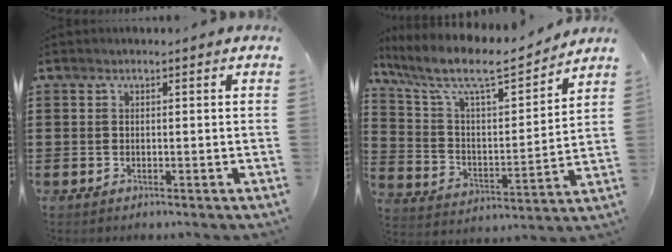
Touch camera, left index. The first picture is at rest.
{"total": 9.7, "force": [8.0, 1.9, 5.2], "torque": [-0.137, -0.048, 0.133]}